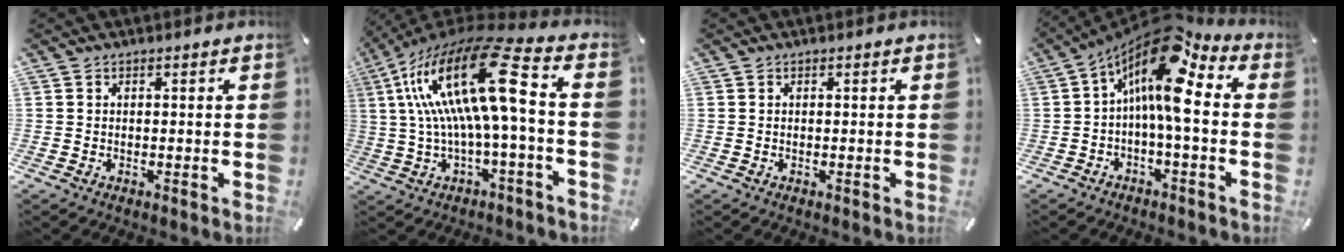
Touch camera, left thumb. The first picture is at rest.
{"total": 23.2, "force": [3.8, 5.5, 22.2], "torque": [-0.443, -0.018, 0.050]}
{"total": 0.0}
{"total": 14.2, "force": [4.4, 4.9, 12.6], "torque": [-0.234, -0.037, 0.067]}